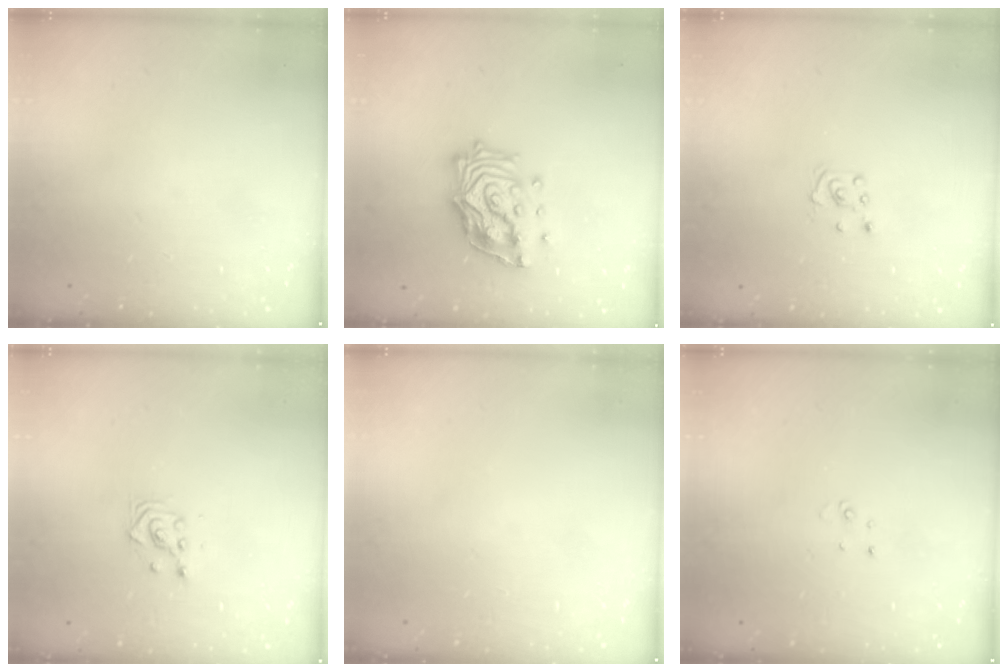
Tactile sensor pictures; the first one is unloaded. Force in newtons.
{"total": 17.0, "press": 16.9, "slide": 2.0}
{"total": 2.8, "press": 2.8, "slide": 0.3}
{"total": 2.9, "press": 2.9, "slide": 0.1}
{"total": 0.0}
{"total": 2.0, "press": 2.0, "slide": 0.2}